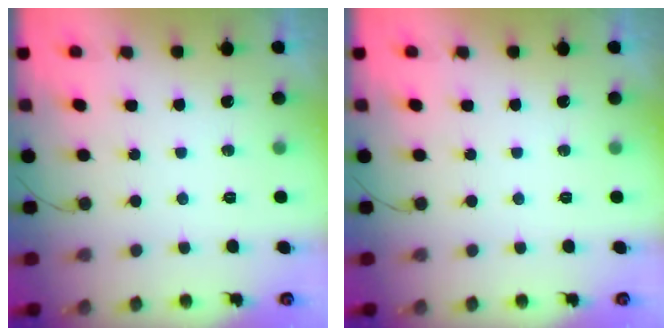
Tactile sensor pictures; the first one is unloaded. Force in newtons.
{"total": 0.0}